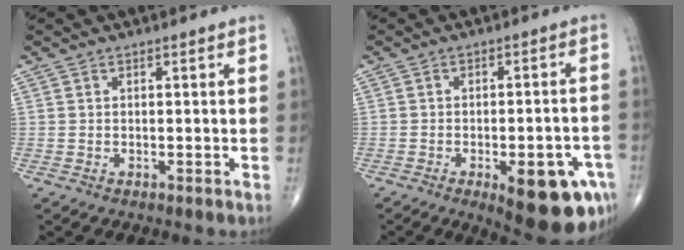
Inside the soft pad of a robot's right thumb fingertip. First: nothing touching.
{"total": 14.7, "force": [-6.4, 5.3, 12.2], "torque": [-0.109, 0.021, -0.068]}